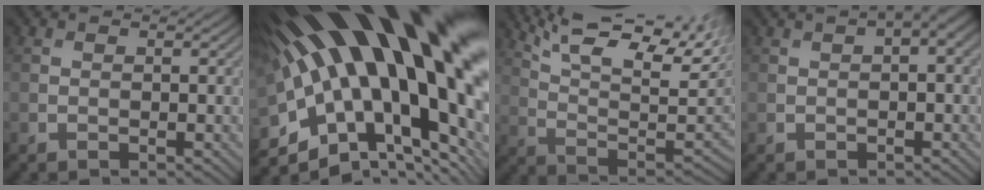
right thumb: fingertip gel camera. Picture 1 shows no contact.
{"total": 22.3, "force": [4.5, 9.0, 19.9], "torque": [-0.326, -0.029, 0.090]}
{"total": 18.9, "force": [11.4, 6.2, 13.8], "torque": [-0.236, 0.035, 0.191]}
{"total": 3.5, "force": [0.7, 0.7, 3.4], "torque": [-0.050, 0.007, 0.012]}